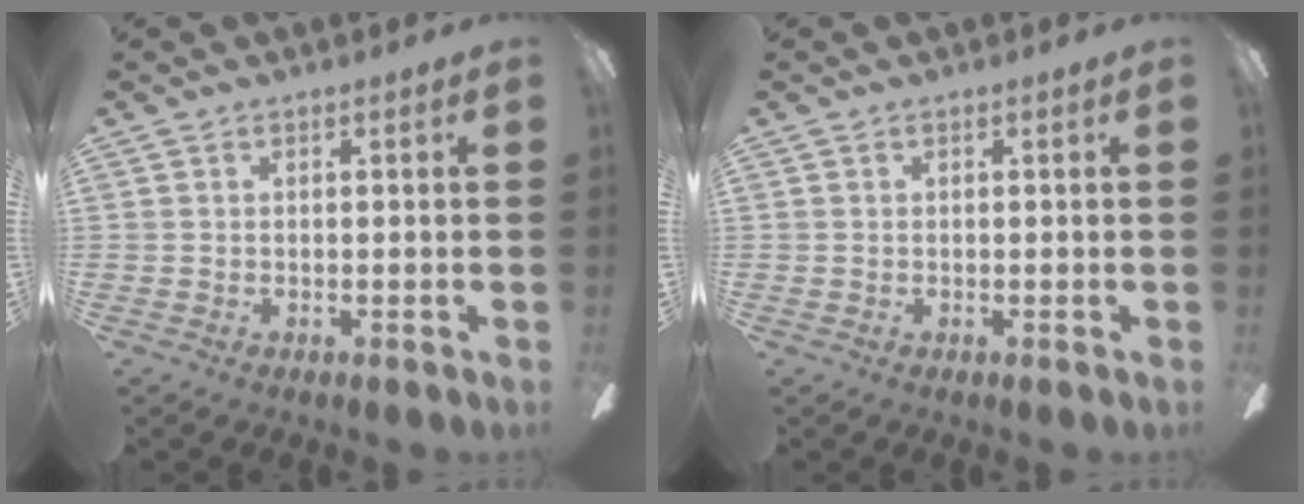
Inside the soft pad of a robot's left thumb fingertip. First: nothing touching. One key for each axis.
{"total": 0.6, "fx": 0.0, "fy": 0.5, "fz": 0.1, "tx": -0.001, "ty": 0.005, "tz": 0.000}